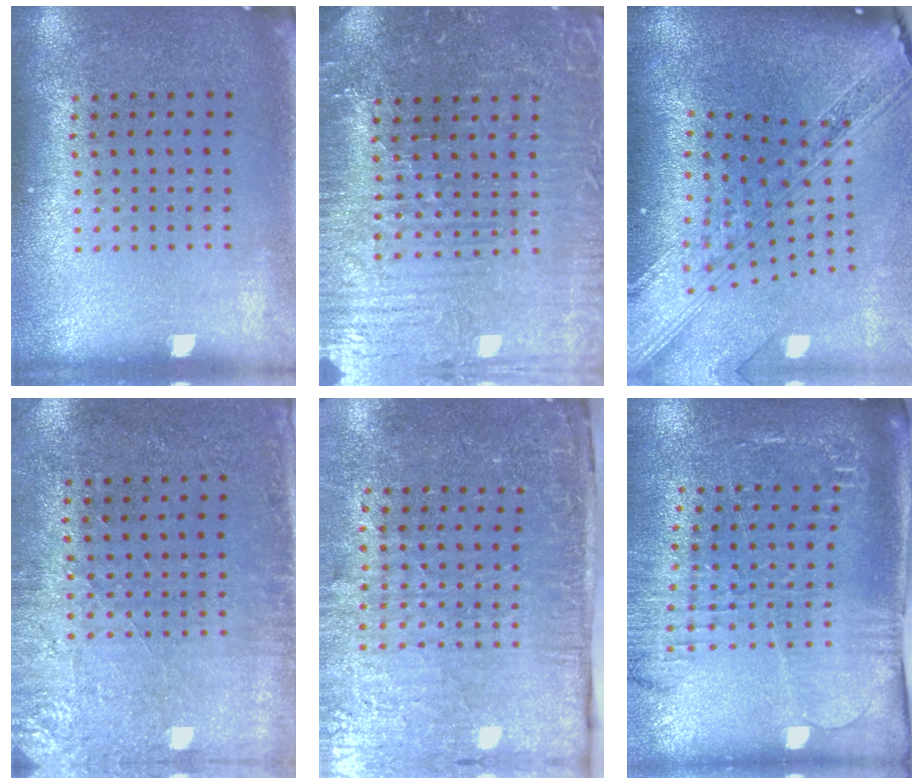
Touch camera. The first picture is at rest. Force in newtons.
{"total": 4.7, "press": 4.5, "slide": 1.2}
{"total": 4.0, "press": 3.0, "slide": 2.8}
{"total": 2.8, "press": 2.3, "slide": 1.6}
{"total": 5.0, "press": 4.1, "slide": 2.9}
{"total": 1.9, "press": 1.8, "slide": 0.8}